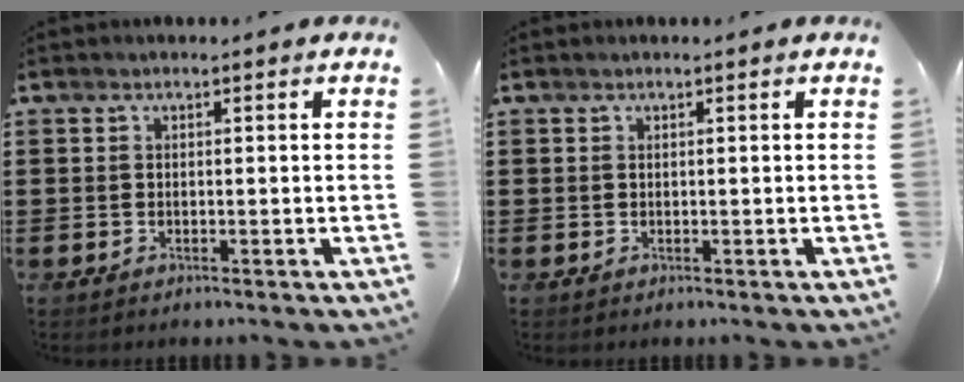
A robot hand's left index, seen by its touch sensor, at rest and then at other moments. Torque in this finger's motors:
{"motor_torque": [-0.67, 0.31, -1.05, -0.21]}